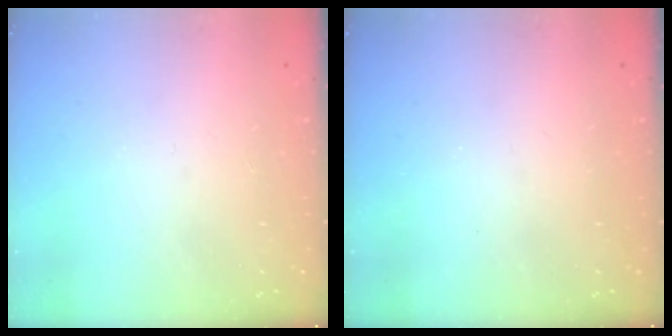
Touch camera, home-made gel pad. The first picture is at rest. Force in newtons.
{"total": 0.0}